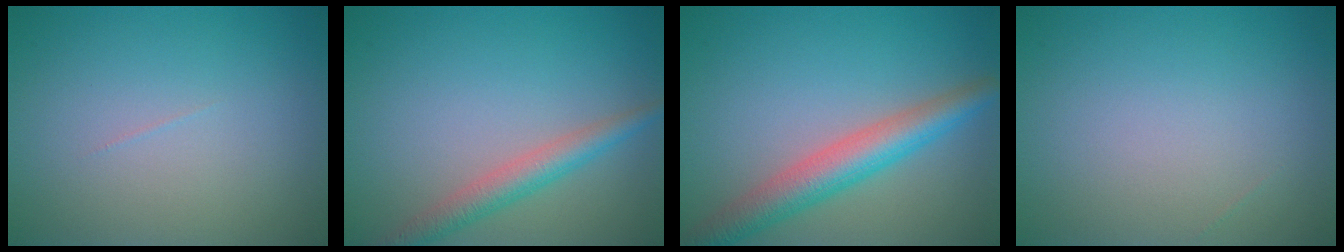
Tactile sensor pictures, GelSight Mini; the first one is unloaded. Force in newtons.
{"total": 3.0, "press": 3.0, "slide": 0.1}
{"total": 5.2, "press": 5.2, "slide": 0.1}
{"total": 0.0}